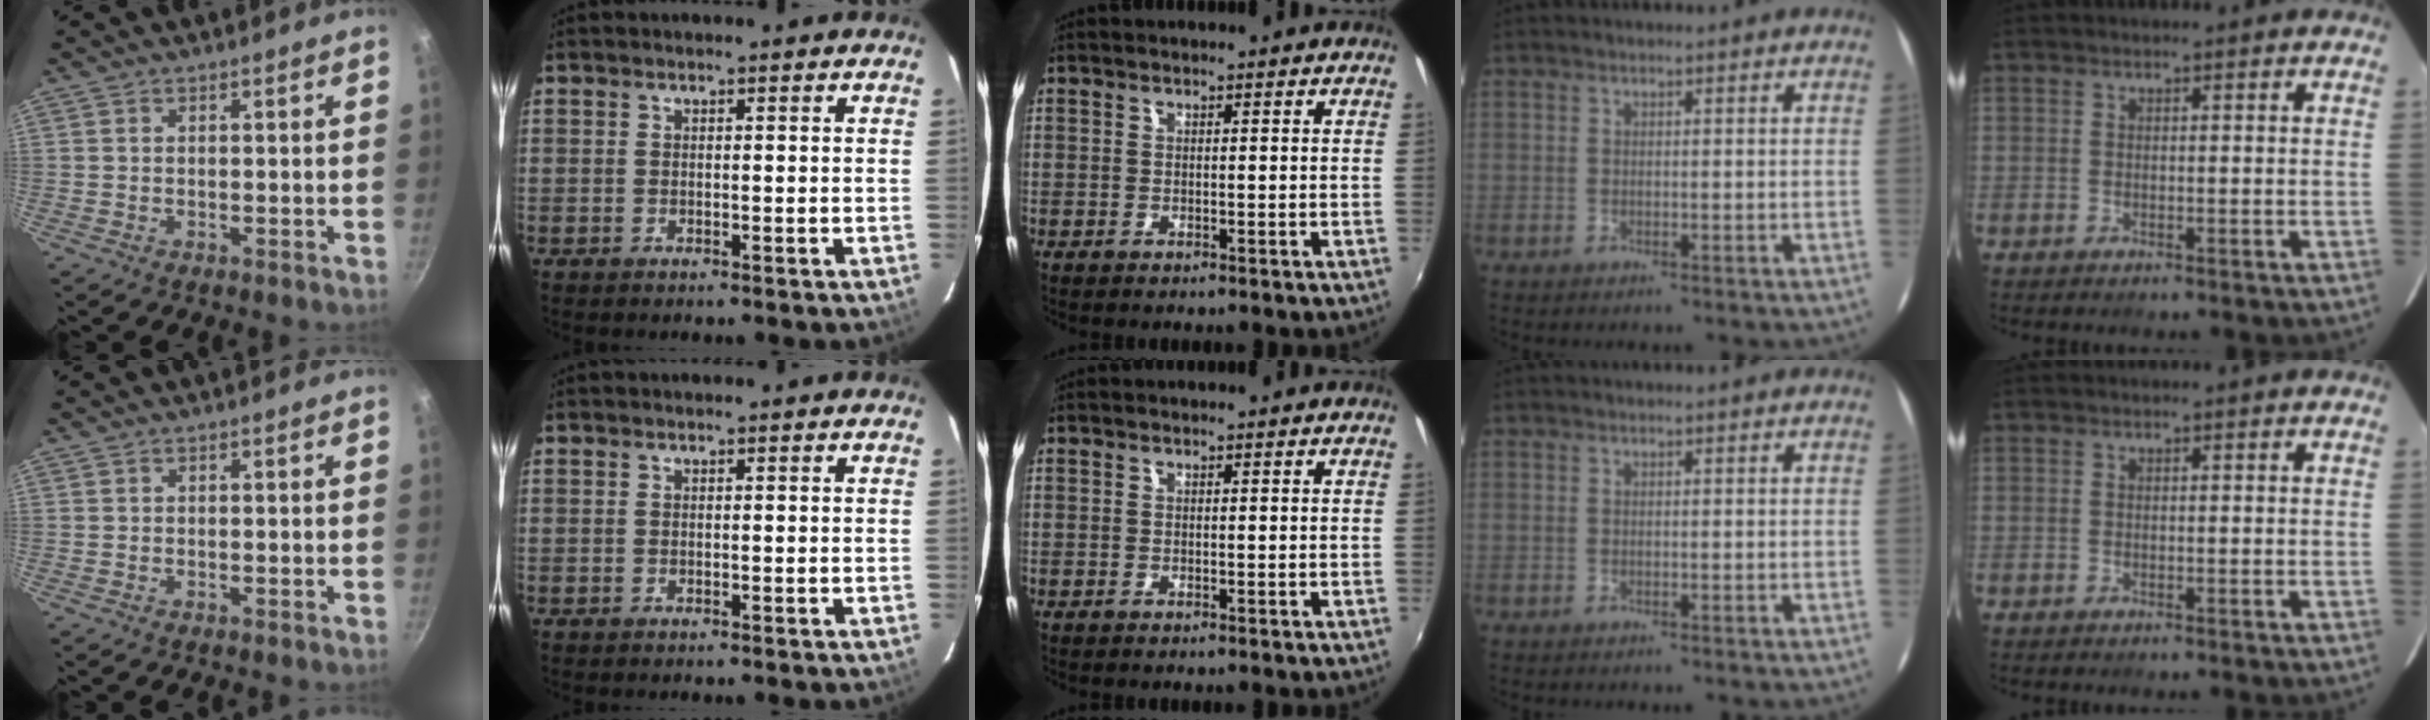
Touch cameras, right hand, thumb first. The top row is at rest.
{}